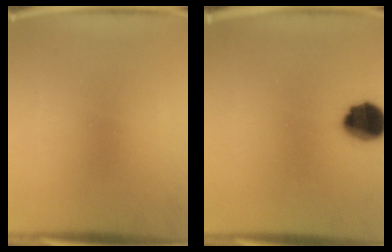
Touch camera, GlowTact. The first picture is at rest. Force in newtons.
{"total": 10.8}